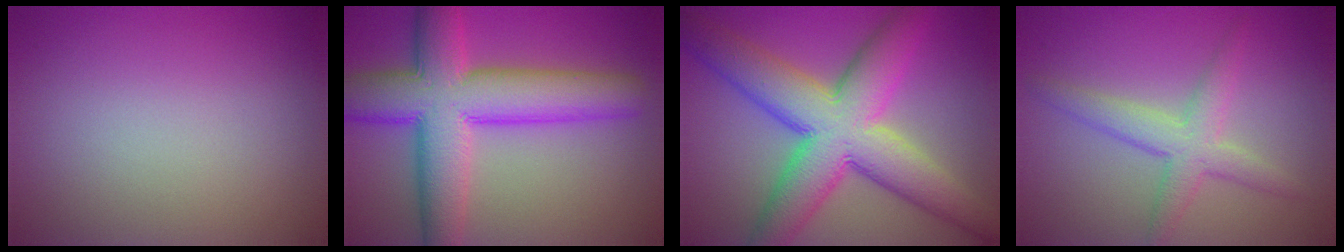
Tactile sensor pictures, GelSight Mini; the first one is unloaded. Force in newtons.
{"total": 10.3, "press": 10.3, "slide": 0.4}
{"total": 11.1, "press": 11.1, "slide": 0.3}
{"total": 3.5, "press": 3.5, "slide": 0.2}